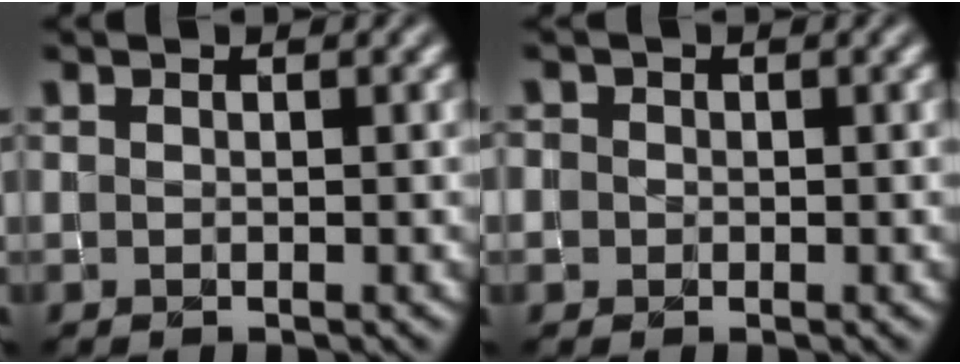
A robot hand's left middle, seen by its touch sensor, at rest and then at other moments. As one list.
[{"total": 1.2, "force": [0.1, 1.2, 0.0], "torque": [0.008, 0.004, -0.005]}]